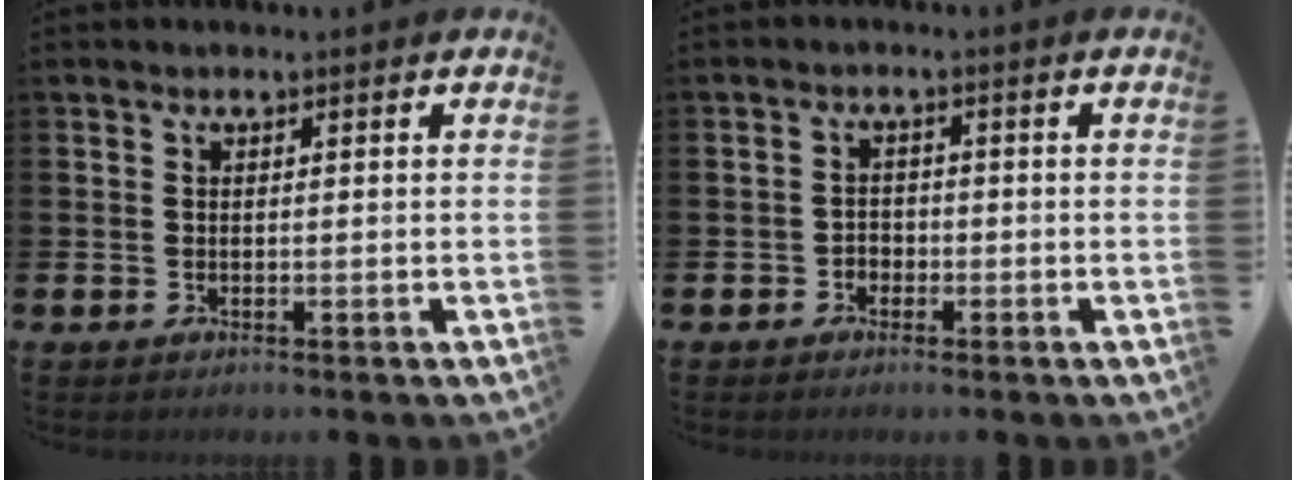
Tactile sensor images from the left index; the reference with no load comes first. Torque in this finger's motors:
{"motor_torque": [0.41, 0.32, -0.21, -0.09]}